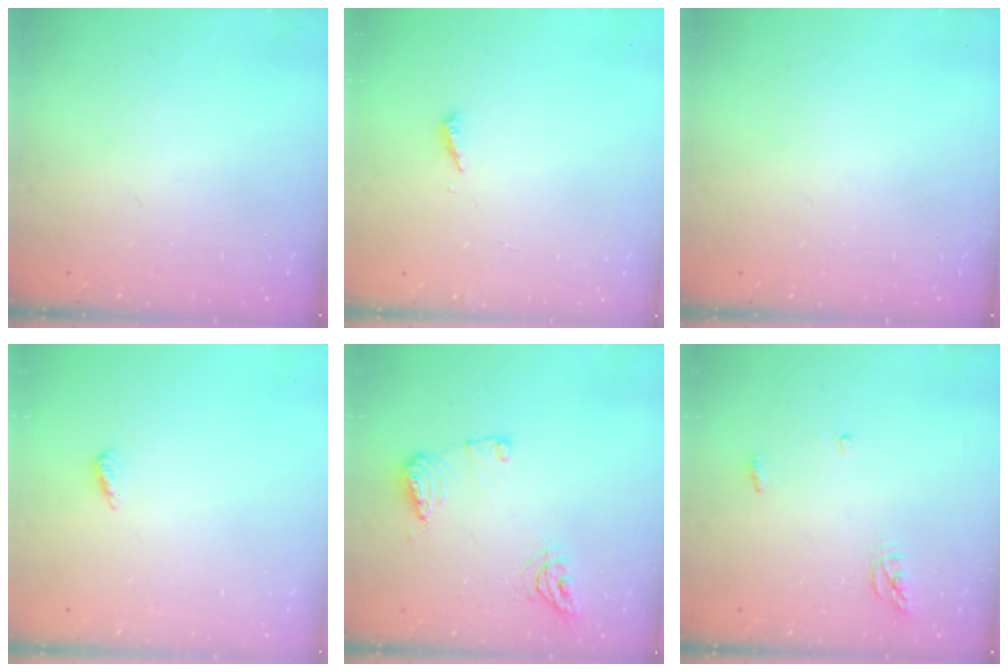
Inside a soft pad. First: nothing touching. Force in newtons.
{"total": 2.0, "press": 2.0, "slide": 0.2}
{"total": 0.0}
{"total": 2.6, "press": 2.2, "slide": 1.3}
{"total": 9.4, "press": 9.4, "slide": 0.3}
{"total": 4.0, "press": 3.9, "slide": 0.4}